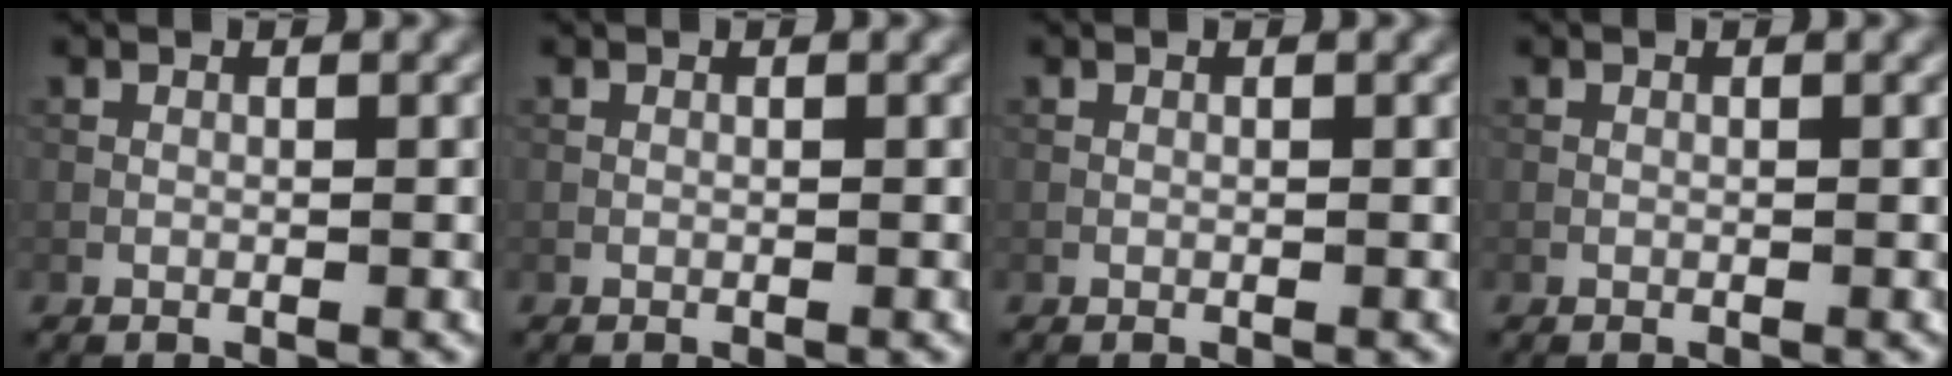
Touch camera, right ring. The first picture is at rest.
{"total": 0.0}
{"total": 0.0}
{"total": 0.0}